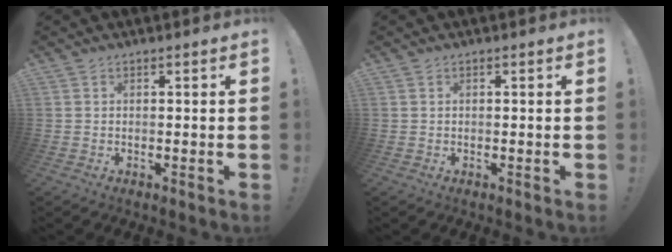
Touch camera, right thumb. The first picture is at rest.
{"total": 0.0}